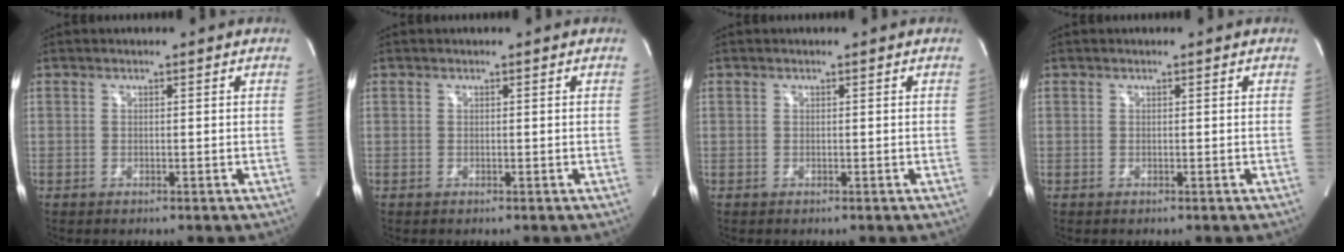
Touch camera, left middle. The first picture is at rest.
{"total": 0.0}
{"total": 0.0}
{"total": 0.0}